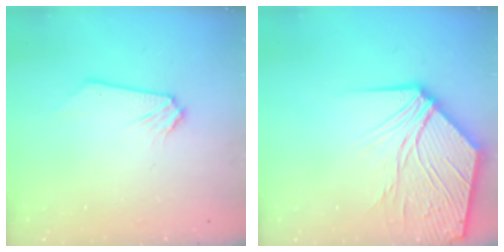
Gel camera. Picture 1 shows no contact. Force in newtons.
{"total": 12.6, "press": 12.5, "slide": 1.5}